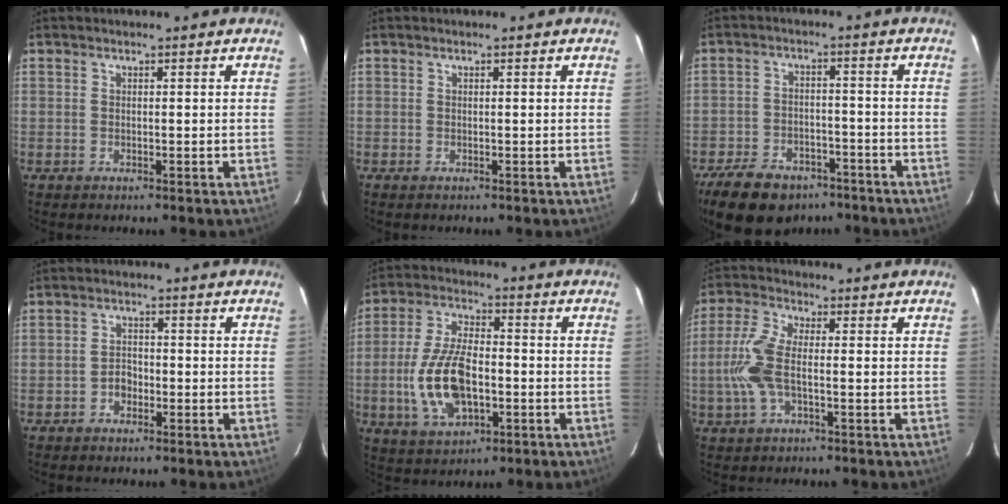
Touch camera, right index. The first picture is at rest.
{"total": 0.0}
{"total": 16.5, "force": [-11.6, 9.1, 7.4], "torque": [-0.182, 0.000, -0.170]}
{"total": 2.5, "force": [-1.3, 1.9, 1.0], "torque": [-0.020, 0.008, -0.020]}
{"total": 13.9, "force": [-3.1, 7.1, 11.6], "torque": [-0.242, -0.001, -0.049]}
{"total": 8.5, "force": [-1.3, 3.3, 7.7], "torque": [-0.174, 0.007, -0.029]}